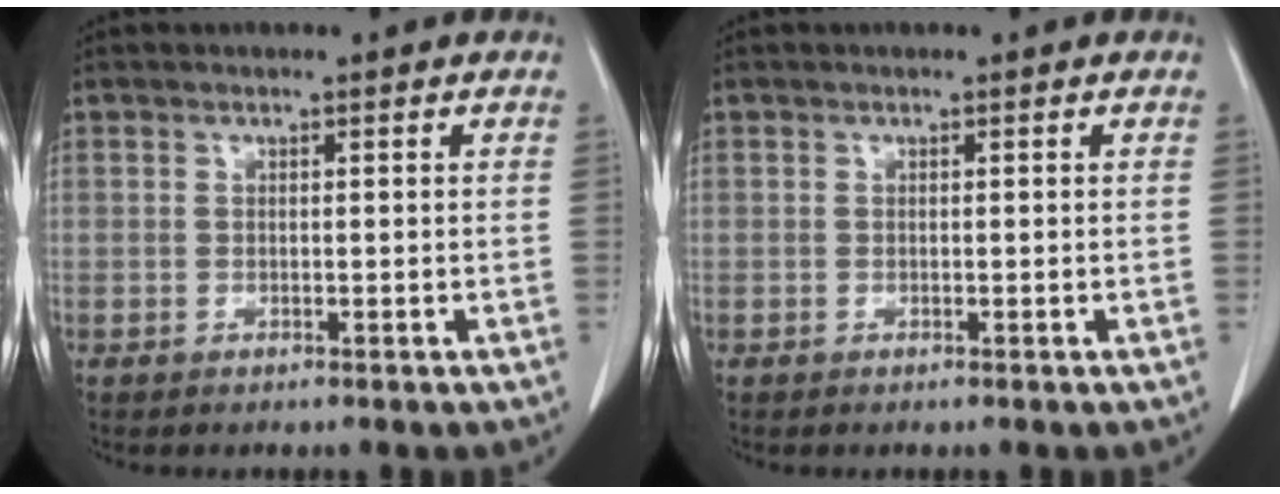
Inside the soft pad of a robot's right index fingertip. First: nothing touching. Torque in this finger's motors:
{"motor_torque": [-0.01, 0.04, -0.02, 0.01]}